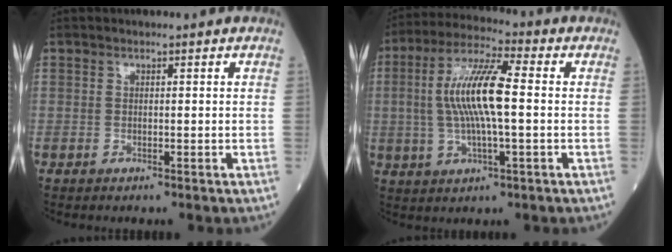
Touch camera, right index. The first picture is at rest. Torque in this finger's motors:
{"motor_torque": [0.50, -0.07, 0.35, 0.21]}